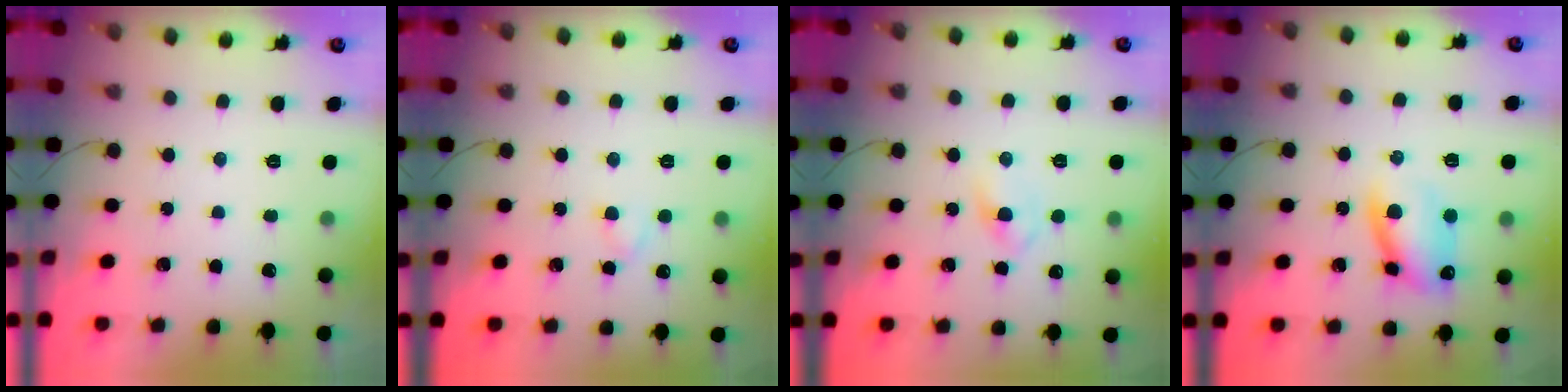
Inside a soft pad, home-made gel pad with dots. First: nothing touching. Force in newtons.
{"total": 2.0, "press": 1.8, "slide": 0.9}
{"total": 3.1, "press": 2.9, "slide": 1.3}
{"total": 11.0, "press": 10.9, "slide": 1.4}